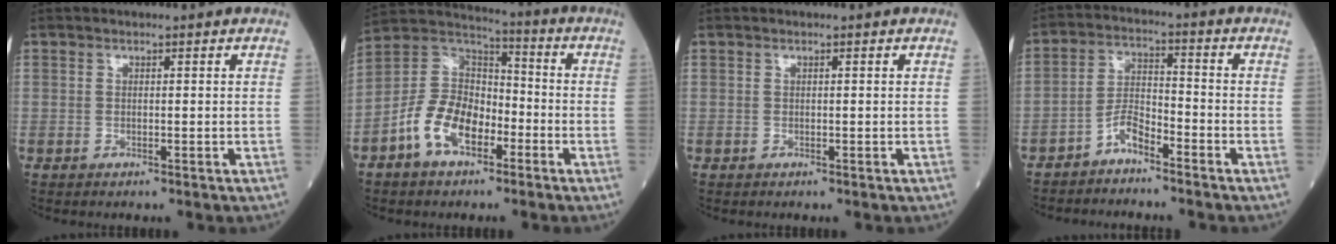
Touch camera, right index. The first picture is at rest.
{"total": 11.1, "force": [-5.2, 6.3, 7.6], "torque": [-0.168, 0.023, -0.099]}
{"total": 0.0}
{"total": 4.4, "force": [-3.5, 1.3, 2.5], "torque": [-0.050, 0.005, -0.066]}